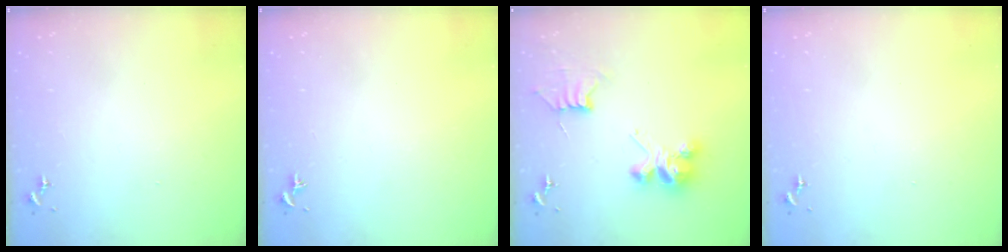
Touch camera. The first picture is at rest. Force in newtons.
{"total": 0.0}
{"total": 9.5, "press": 9.5, "slide": 0.7}
{"total": 0.0}